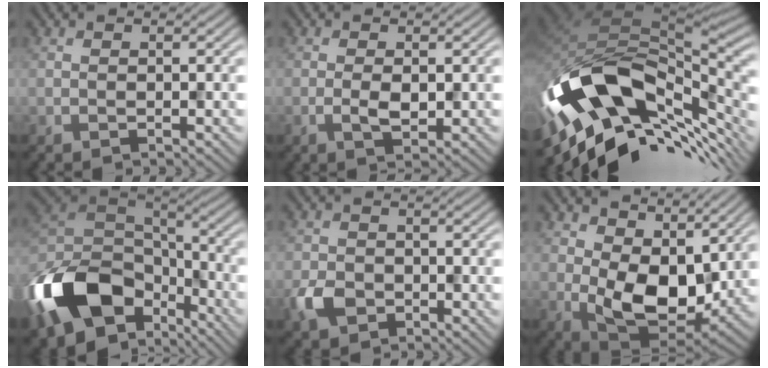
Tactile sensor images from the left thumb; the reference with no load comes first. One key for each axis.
{"total": 2.1, "fx": -0.3, "fy": 0.9, "fz": 1.8, "tx": -0.039, "ty": -0.001, "tz": -0.007}
{"total": 17.8, "fx": -5.0, "fy": 10.1, "fz": 13.8, "tx": -0.271, "ty": -0.020, "tz": -0.088}
{"total": 17.3, "fx": -7.8, "fy": 11.0, "fz": 10.8, "tx": -0.269, "ty": -0.036, "tz": -0.139}
{"total": 4.0, "fx": -1.9, "fy": 3.0, "fz": 1.9, "tx": -0.052, "ty": -0.008, "tz": -0.043}
{"total": 10.5, "fx": 2.0, "fy": 6.5, "fz": 8.0, "tx": -0.155, "ty": -0.013, "tz": 0.034}